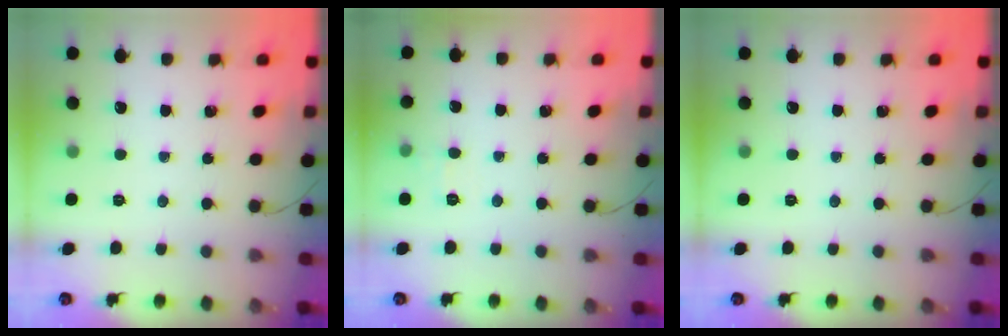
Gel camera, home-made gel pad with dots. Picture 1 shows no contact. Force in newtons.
{"total": 5.2, "press": 5.0, "slide": 1.3}
{"total": 0.0}